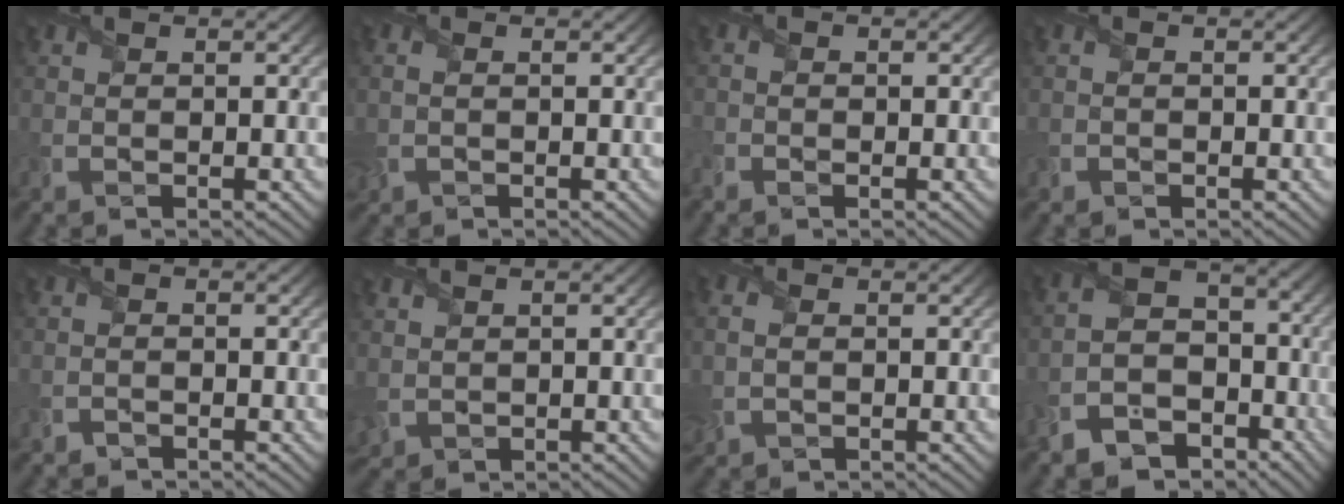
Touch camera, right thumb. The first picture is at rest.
{"total": 1.9, "force": [-0.1, 1.4, 1.2], "torque": [-0.038, 0.000, 0.001]}
{"total": 1.6, "force": [-1.0, 1.1, 0.6], "torque": [-0.019, -0.003, -0.015]}
{"total": 0.8, "force": [-0.5, 0.6, 0.1], "torque": [-0.002, -0.003, -0.010]}
{"total": 0.9, "force": [-0.8, 0.1, -0.2], "torque": [0.008, -0.001, -0.016]}
{"total": 1.6, "force": [0.9, 1.2, 0.5], "torque": [-0.028, -0.001, 0.020]}
{"total": 3.1, "force": [-0.1, 2.3, 2.0], "torque": [-0.061, 0.008, 0.002]}
{"total": 9.4, "force": [-6.4, 5.4, 4.2], "torque": [-0.087, -0.015, -0.125]}